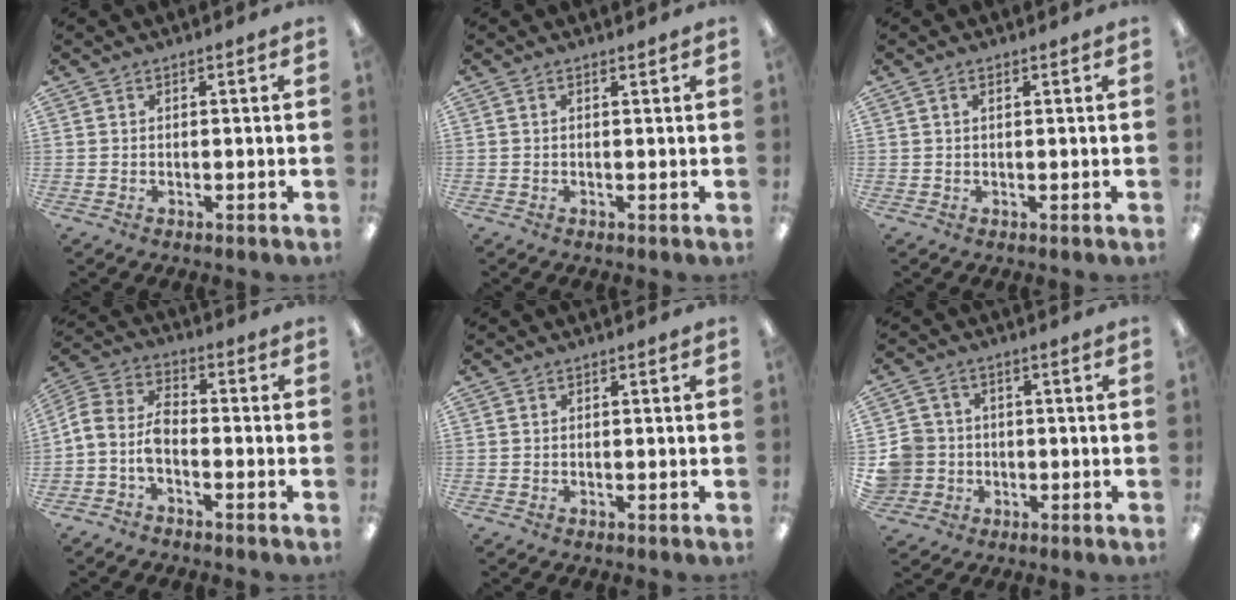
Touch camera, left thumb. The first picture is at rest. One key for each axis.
{"total": 0.6, "fx": 0.3, "fy": 0.0, "fz": 0.5, "tx": -0.009, "ty": -0.002, "tz": 0.006}
{"total": 1.1, "fx": 0.5, "fy": 0.4, "fz": 0.9, "tx": -0.019, "ty": 0.002, "tz": 0.009}
{"total": 9.1, "fx": -2.7, "fy": 5.6, "fz": 6.5, "tx": -0.148, "ty": -0.005, "tz": -0.050}
{"total": 0.0}
{"total": 6.3, "fx": -0.5, "fy": 6.0, "fz": 1.7, "tx": -0.049, "ty": 0.015, "tz": -0.009}